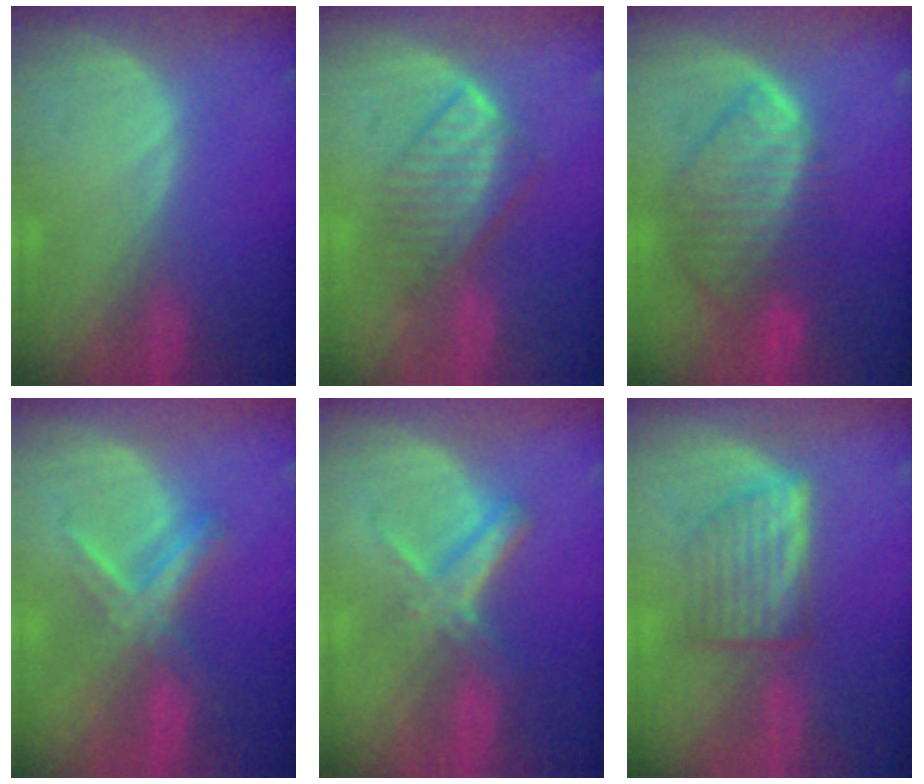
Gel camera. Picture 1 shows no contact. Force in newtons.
{"total": 6.3, "press": 6.2, "slide": 1.5}
{"total": 9.4, "press": 8.2, "slide": 4.7}
{"total": 5.5, "press": 5.4, "slide": 1.1}
{"total": 5.6, "press": 5.2, "slide": 2.2}
{"total": 5.7, "press": 5.6, "slide": 1.2}